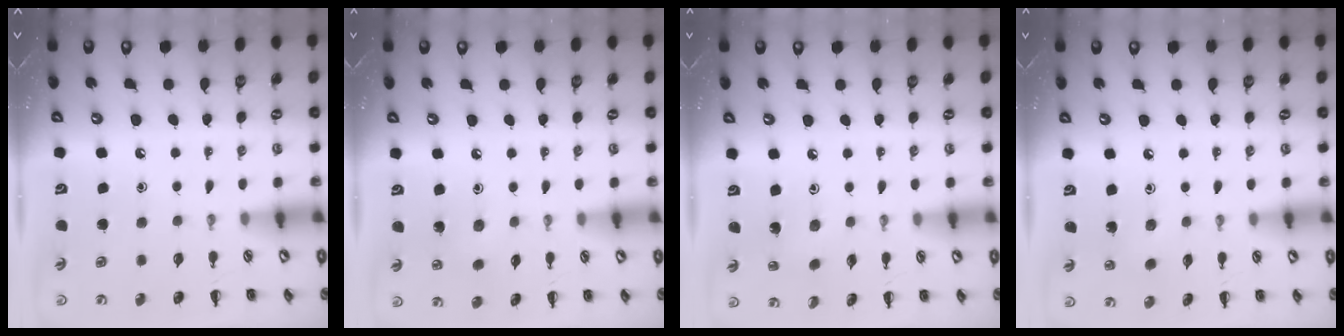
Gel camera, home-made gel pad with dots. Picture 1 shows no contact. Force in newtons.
{"total": 5.8, "press": 5.7, "slide": 1.3}
{"total": 1.4, "press": 1.2, "slide": 0.6}
{"total": 1.9, "press": 1.8, "slide": 0.7}